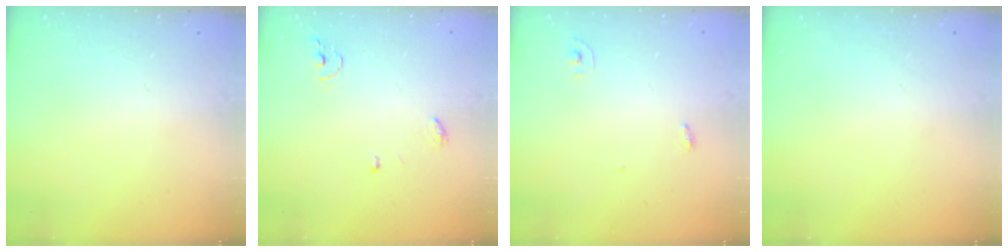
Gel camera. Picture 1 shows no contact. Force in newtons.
{"total": 4.2, "press": 4.1, "slide": 0.3}
{"total": 2.8, "press": 2.8, "slide": 0.1}
{"total": 0.0}